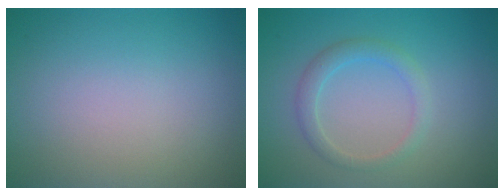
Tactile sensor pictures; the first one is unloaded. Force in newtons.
{"total": 2.0, "press": 2.0, "slide": 0.3}